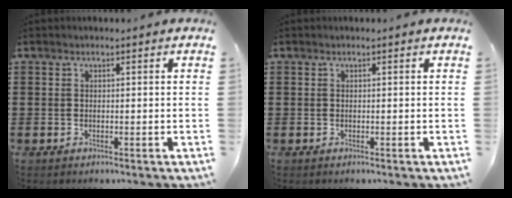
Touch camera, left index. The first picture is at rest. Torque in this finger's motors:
{"motor_torque": [0.00, 0.00, 0.00, 0.00]}